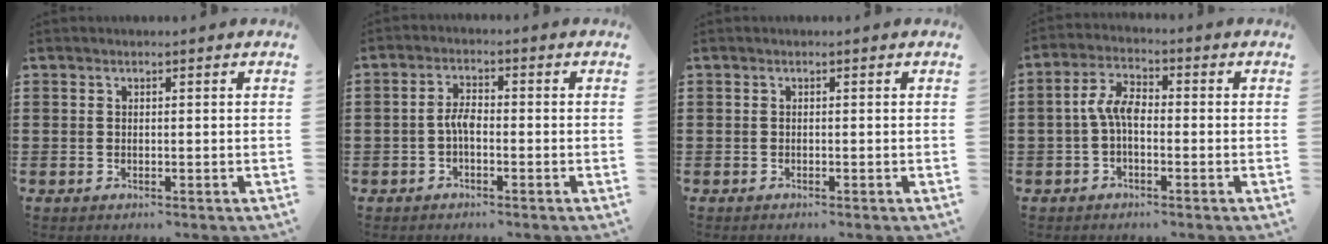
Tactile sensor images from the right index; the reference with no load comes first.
{"total": 2.8, "force": [-0.8, 1.2, 2.4], "torque": [-0.055, 0.000, -0.018]}
{"total": 0.0}
{"total": 4.8, "force": [-0.7, 2.2, 4.2], "torque": [-0.101, 0.000, -0.019]}